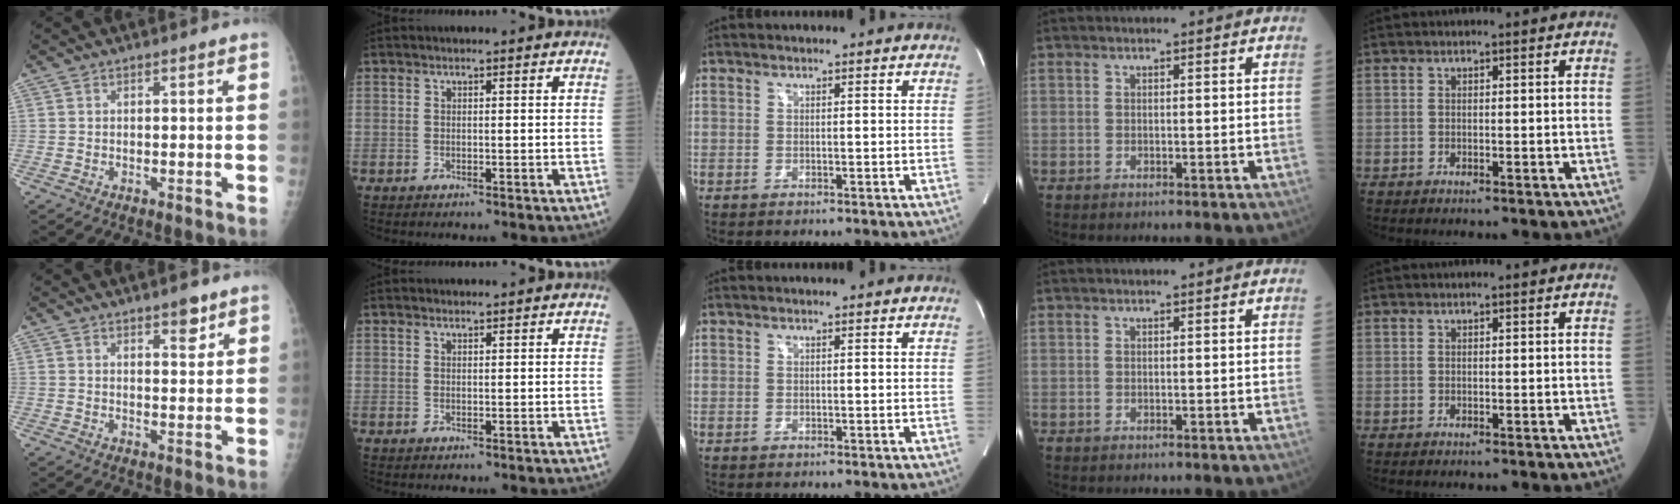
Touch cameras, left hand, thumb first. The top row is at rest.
{"thumb": {"total": 4.1, "force": [2.8, 1.5, 2.6], "torque": [-0.022, -0.018, 0.041]}, "index": {"total": 0.6, "force": [0.6, 0.1, 0.0], "torque": [-0.008, 0.000, 0.011]}}